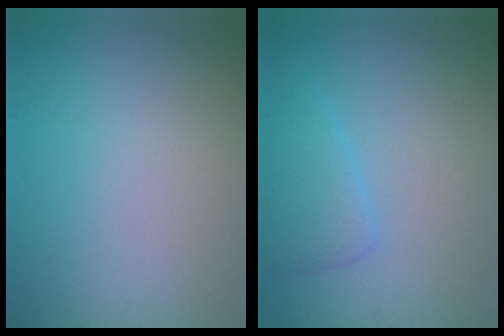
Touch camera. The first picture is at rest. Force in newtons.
{"total": 2.7, "press": 2.6, "slide": 0.3}